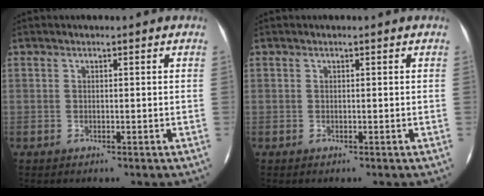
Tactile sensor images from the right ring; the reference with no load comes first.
{"total": 0.0}